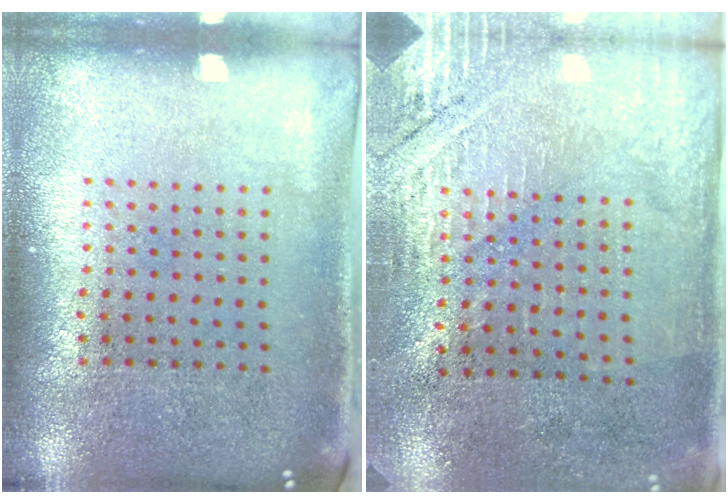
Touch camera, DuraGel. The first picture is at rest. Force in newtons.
{"total": 2.8, "press": 2.6, "slide": 1.0}